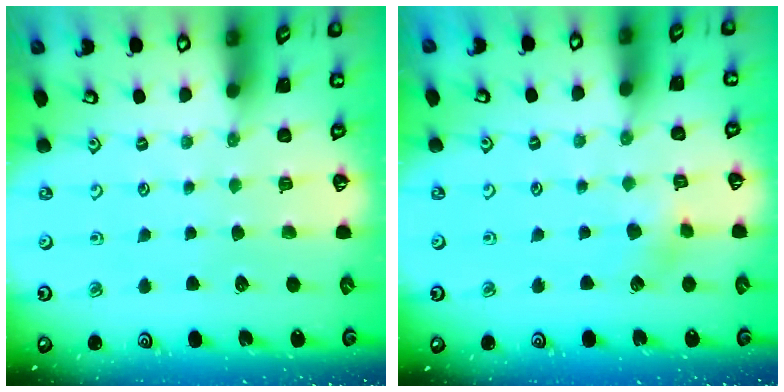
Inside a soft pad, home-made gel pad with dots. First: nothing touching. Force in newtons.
{"total": 4.7, "press": 4.7, "slide": 0.4}